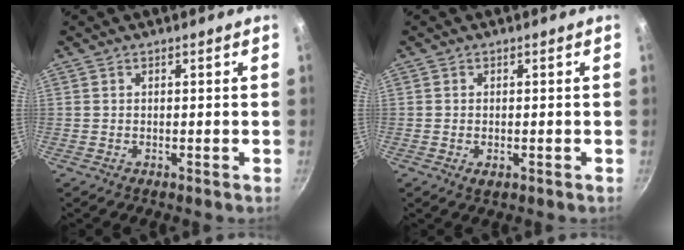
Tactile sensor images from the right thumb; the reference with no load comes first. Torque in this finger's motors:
{"motor_torque": [-0.40, 0.18, -0.36, 0.23, 0.02]}